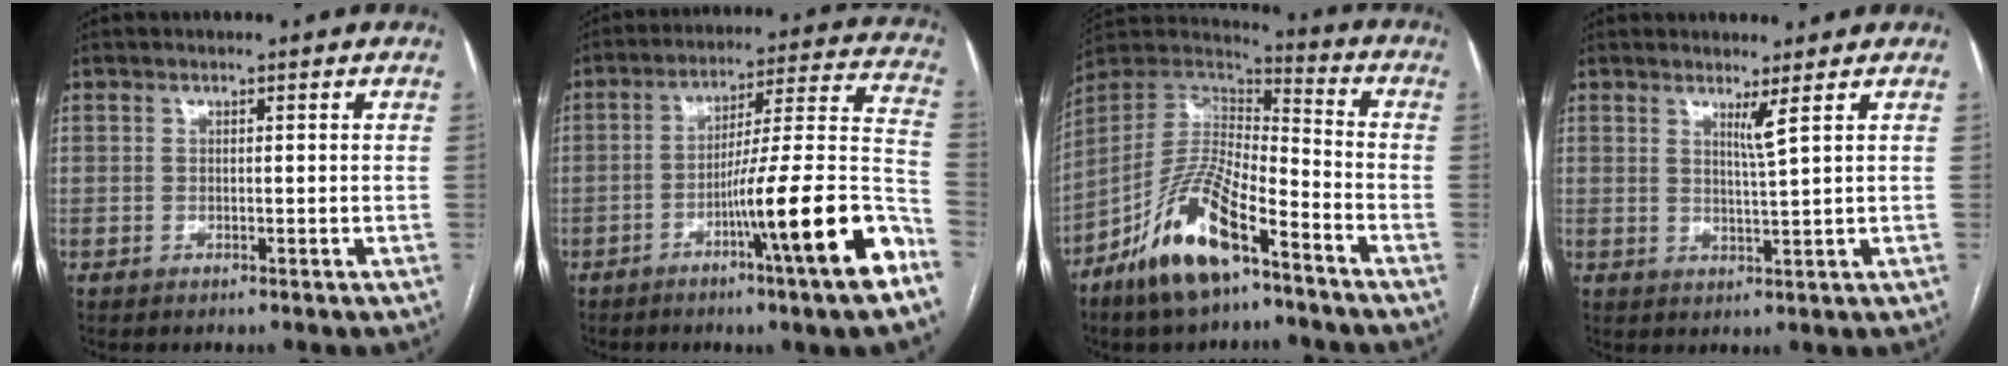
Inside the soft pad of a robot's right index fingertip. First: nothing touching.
{"total": 18.1, "force": [-8.5, -1.1, 15.9], "torque": [-0.211, -0.004, -0.132]}
{"total": 15.4, "force": [-9.4, 4.3, 11.3], "torque": [-0.220, 0.003, -0.174]}
{"total": 2.3, "force": [1.4, -0.9, 1.5], "torque": [-0.031, -0.018, 0.029]}